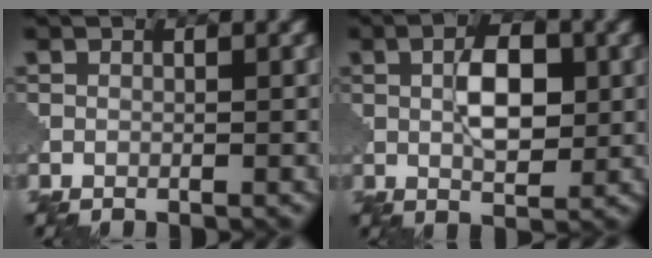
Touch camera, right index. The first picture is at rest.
{"total": 4.6, "force": [0.7, 2.1, 4.0], "torque": [-0.070, 0.002, 0.014]}